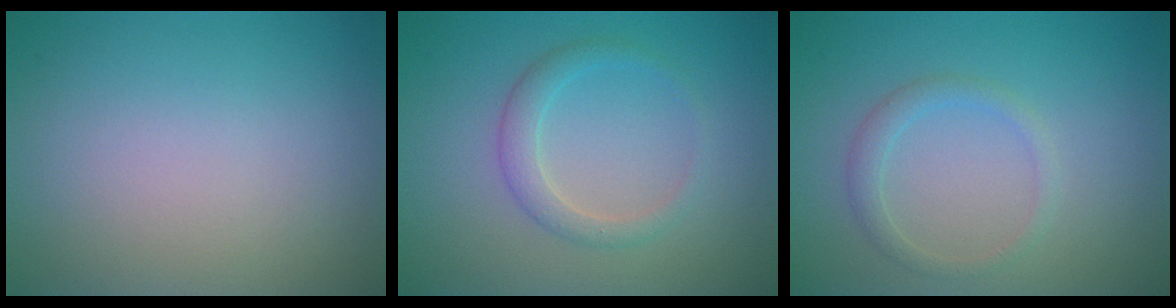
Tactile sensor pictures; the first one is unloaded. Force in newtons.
{"total": 2.1, "press": 2.1, "slide": 0.1}
{"total": 1.5, "press": 1.5, "slide": 0.1}